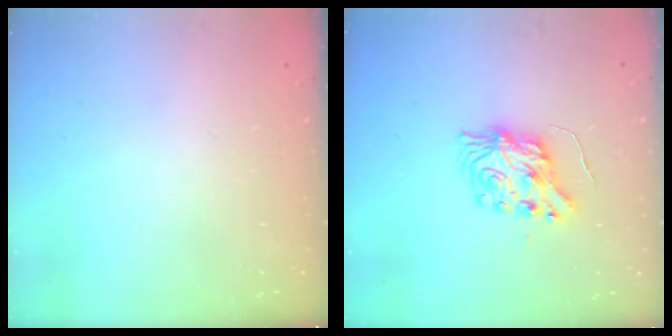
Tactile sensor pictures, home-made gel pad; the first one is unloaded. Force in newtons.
{"total": 8.7, "press": 8.6, "slide": 0.4}